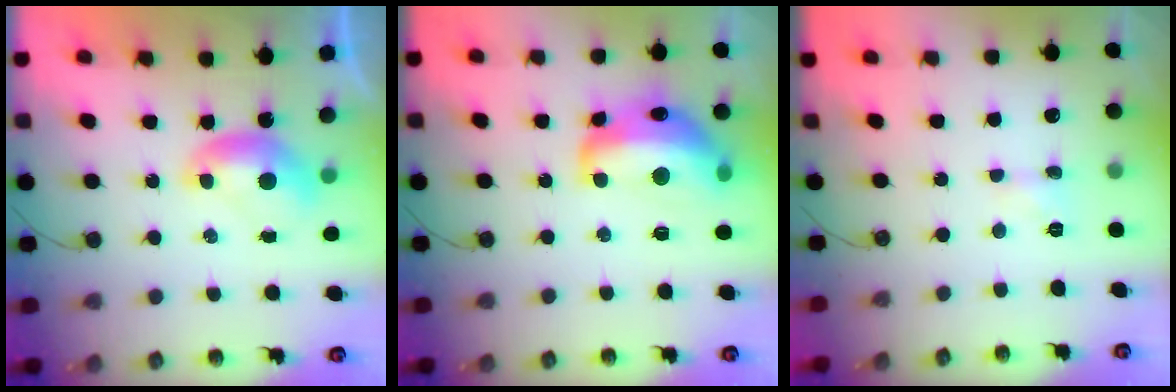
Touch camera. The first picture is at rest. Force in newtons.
{"total": 11.6, "press": 11.5, "slide": 1.2}
{"total": 1.6, "press": 1.6, "slide": 0.4}